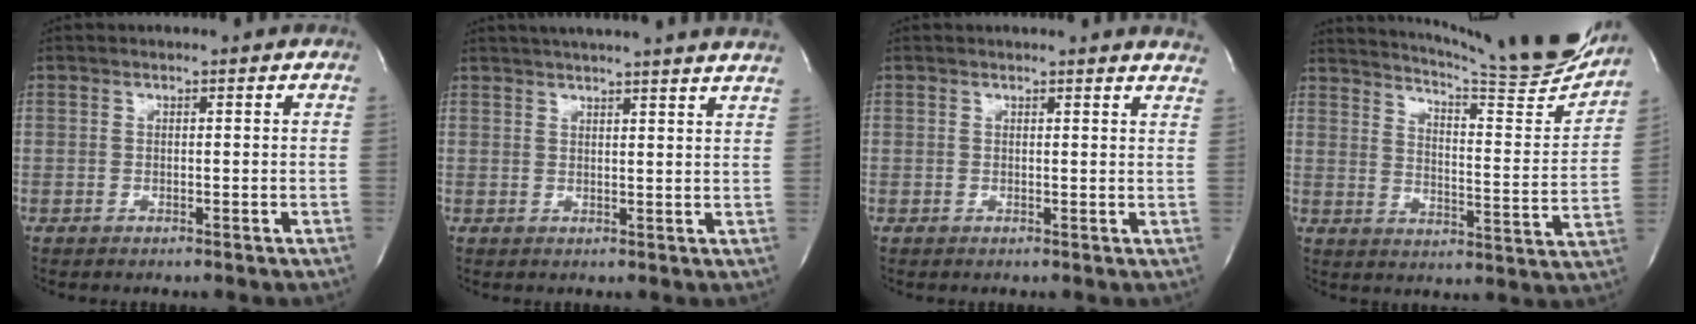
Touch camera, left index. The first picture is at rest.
{"total": 17.6, "force": [15.9, -0.2, 7.6], "torque": [-0.124, 0.005, 0.195]}
{"total": 7.5, "force": [7.3, 0.2, 1.3], "torque": [-0.005, -0.029, 0.052]}
{"total": 21.3, "force": [19.8, 0.4, 7.8], "torque": [-0.122, -0.087, 0.251]}